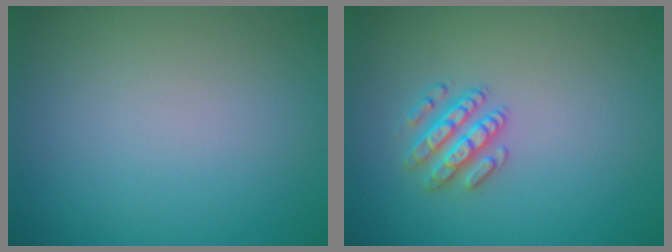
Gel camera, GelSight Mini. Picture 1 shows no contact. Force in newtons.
{"total": 2.6, "press": 2.6, "slide": 0.5}